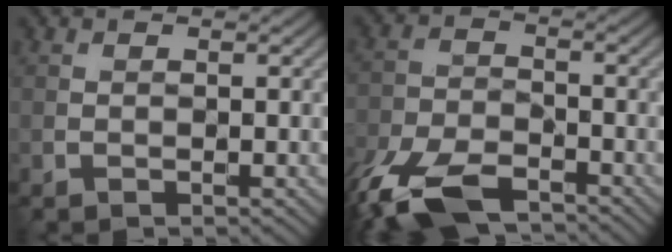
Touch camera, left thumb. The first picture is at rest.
{"total": 11.6, "force": [-7.9, 5.2, 6.7], "torque": [-0.155, -0.023, -0.156]}